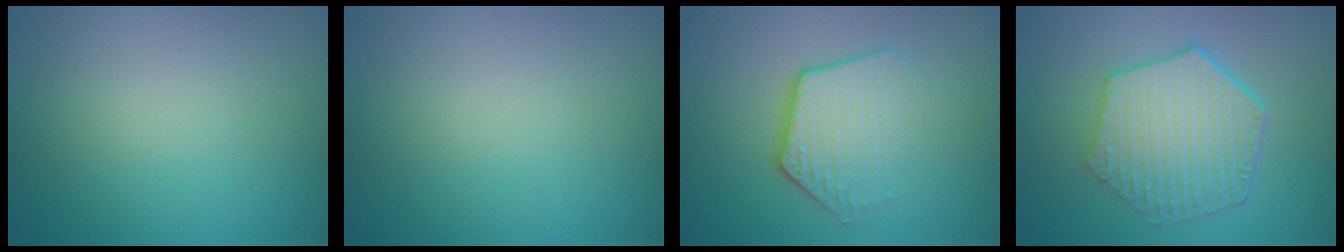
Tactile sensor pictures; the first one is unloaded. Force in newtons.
{"total": 0.0}
{"total": 4.0, "press": 3.0, "slide": 2.7}
{"total": 6.3, "press": 4.6, "slide": 4.3}